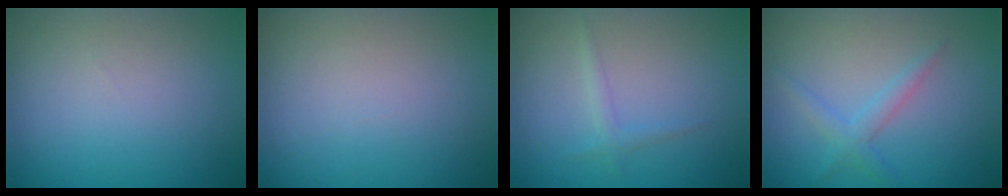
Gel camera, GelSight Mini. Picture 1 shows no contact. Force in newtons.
{"total": 0.0}
{"total": 1.1, "press": 1.1, "slide": 0.1}
{"total": 1.9, "press": 1.9, "slide": 0.0}